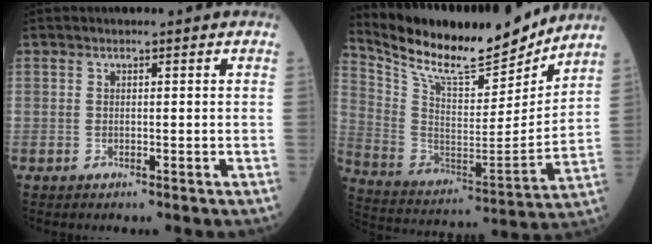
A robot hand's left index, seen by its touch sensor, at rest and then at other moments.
{"total": 19.7, "force": [17.6, 3.9, 7.9], "torque": [-0.162, -0.021, 0.297]}